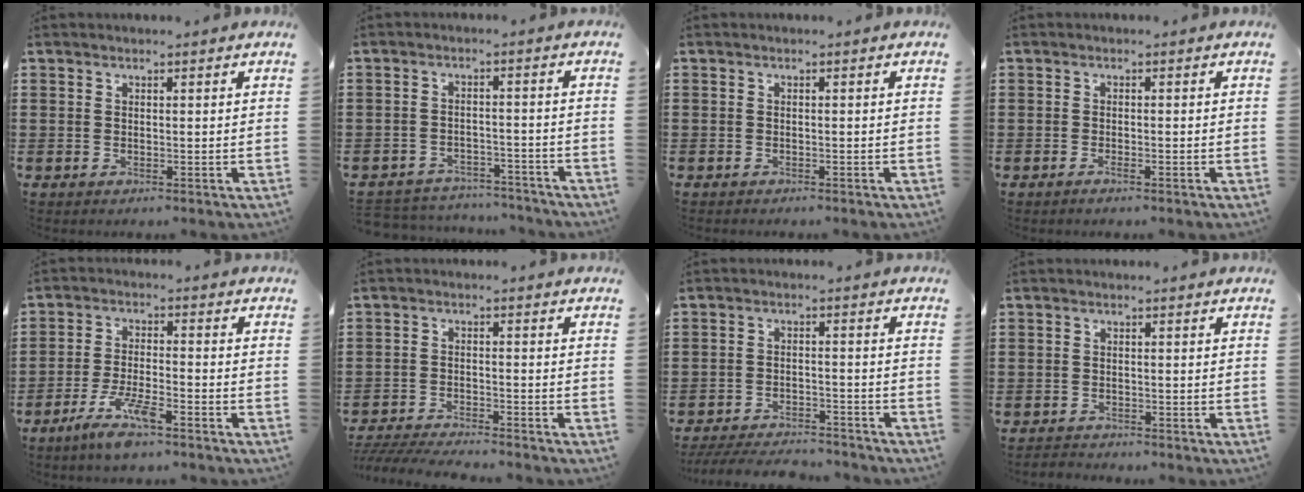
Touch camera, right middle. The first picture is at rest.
{"total": 3.8, "force": [-3.7, 0.5, 0.0], "torque": [-0.008, 0.002, -0.079]}
{"total": 0.5, "force": [-0.5, 0.0, 0.0], "torque": [-0.003, -0.002, -0.010]}
{"total": 1.0, "force": [-0.7, 0.0, 0.8], "torque": [-0.016, -0.007, -0.011]}
{"total": 7.2, "force": [-4.7, 1.3, 5.2], "torque": [-0.117, -0.013, -0.088]}
{"total": 4.5, "force": [-4.4, 0.0, 1.0], "torque": [-0.032, -0.010, -0.093]}
{"total": 4.9, "force": [-4.8, 0.5, 1.1], "torque": [-0.031, -0.003, -0.099]}
{"total": 1.6, "force": [-1.6, 0.3, -0.2], "torque": [-0.002, 0.000, -0.036]}